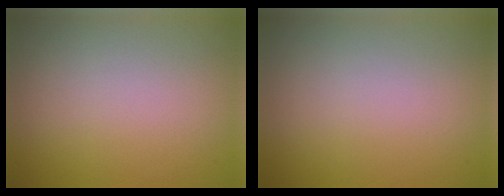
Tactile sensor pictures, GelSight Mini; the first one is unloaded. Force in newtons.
{"total": 0.0}